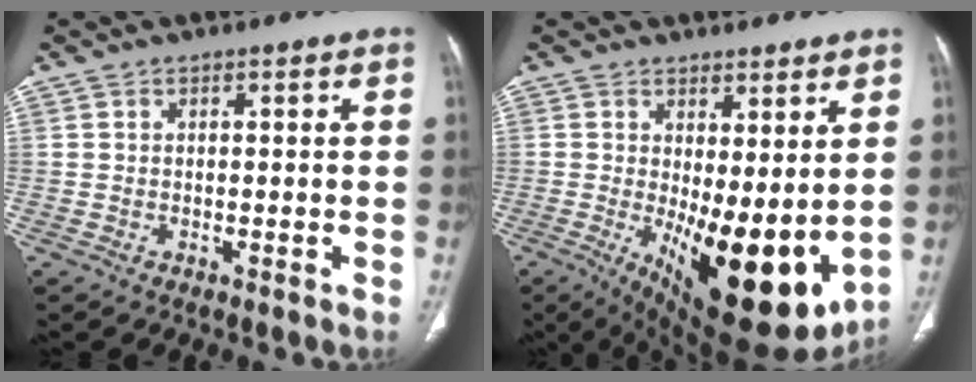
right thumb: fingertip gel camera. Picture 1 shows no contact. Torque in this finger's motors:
{"motor_torque": [1.36, 3.65, 0.99, 0.88, 0.52]}